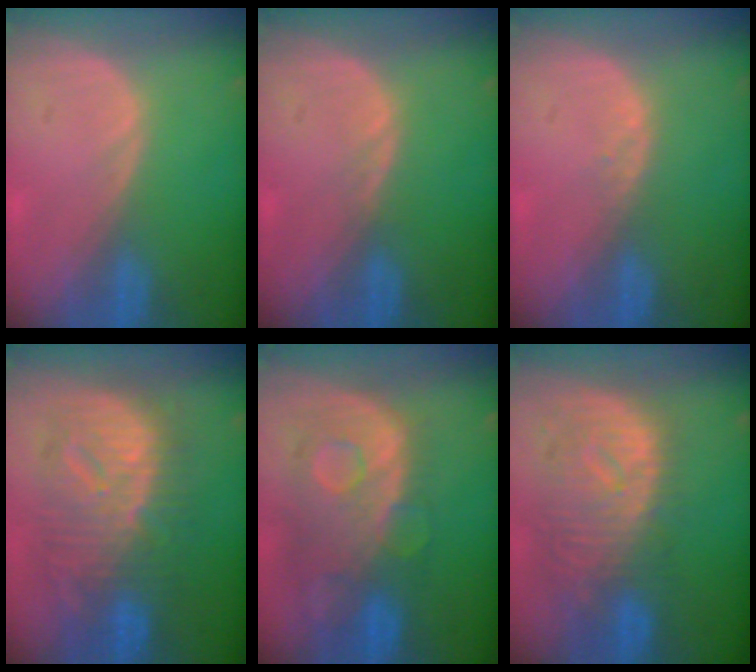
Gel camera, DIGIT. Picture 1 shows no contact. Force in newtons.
{"total": 0.7, "press": 0.7, "slide": 0.2}
{"total": 1.1, "press": 0.8, "slide": 0.7}
{"total": 12.1, "press": 12.0, "slide": 1.2}
{"total": 11.2, "press": 9.7, "slide": 5.5}
{"total": 10.9, "press": 9.8, "slide": 4.8}